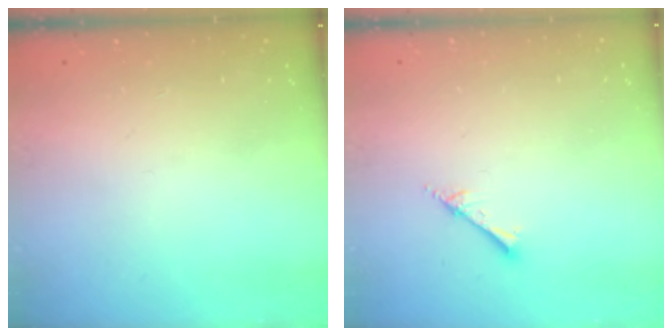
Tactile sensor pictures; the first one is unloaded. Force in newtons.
{"total": 2.2, "press": 2.2, "slide": 0.3}